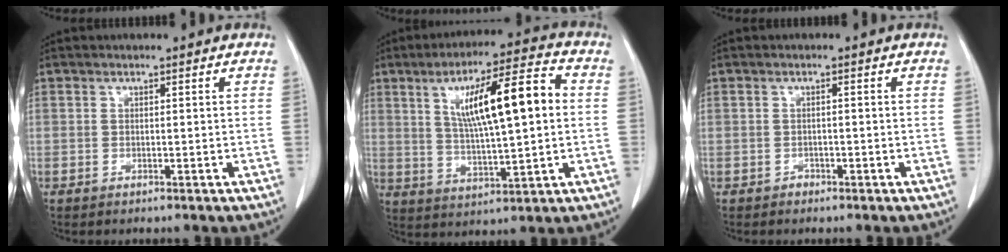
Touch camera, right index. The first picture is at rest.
{"total": 15.0, "force": [2.9, 2.7, 14.5], "torque": [-0.245, 0.024, 0.051]}
{"total": 1.4, "force": [-0.7, 1.1, 0.4], "torque": [-0.011, 0.004, -0.009]}